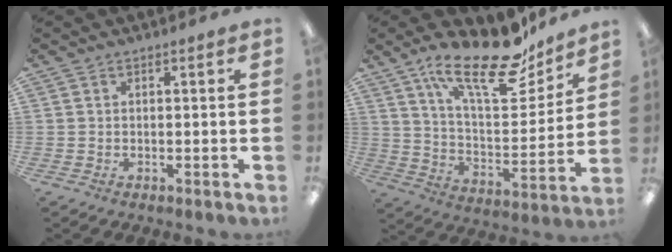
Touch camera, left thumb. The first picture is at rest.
{"total": 23.4, "force": [16.6, 8.5, 14.0], "torque": [-0.215, -0.103, 0.281]}